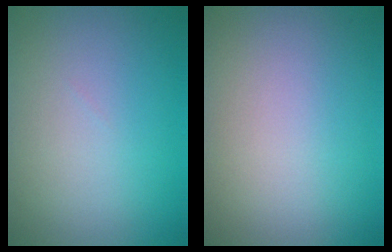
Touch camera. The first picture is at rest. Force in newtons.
{"total": 0.0}